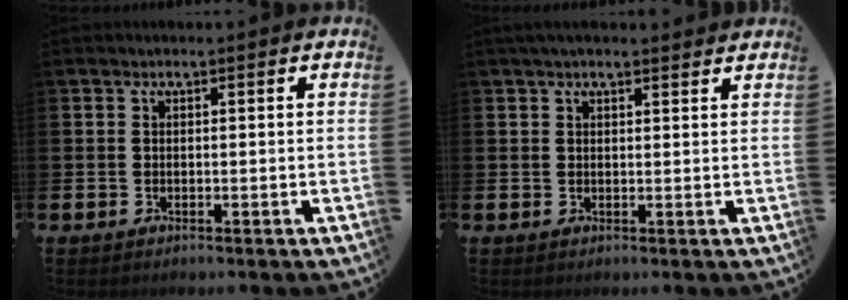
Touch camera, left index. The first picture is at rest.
{"total": 2.0, "force": [1.8, 0.4, 0.8], "torque": [-0.016, 0.002, 0.032]}